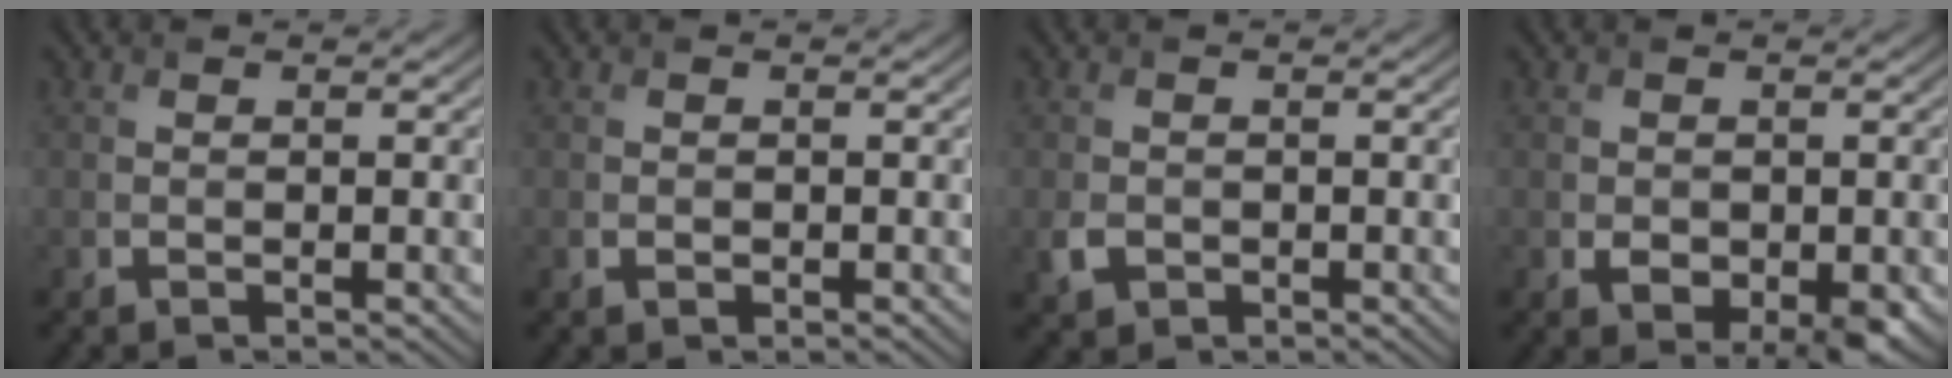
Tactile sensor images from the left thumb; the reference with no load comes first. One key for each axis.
{"total": 0.7, "fx": -0.2, "fy": 0.5, "fz": 0.3, "tx": -0.006, "ty": -0.006, "tz": -0.004}
{"total": 2.0, "fx": -0.6, "fy": 1.6, "fz": 1.0, "tx": -0.025, "ty": -0.010, "tz": -0.015}
{"total": 4.0, "fx": -1.3, "fy": 2.6, "fz": 2.8, "tx": -0.049, "ty": -0.019, "tz": -0.015}